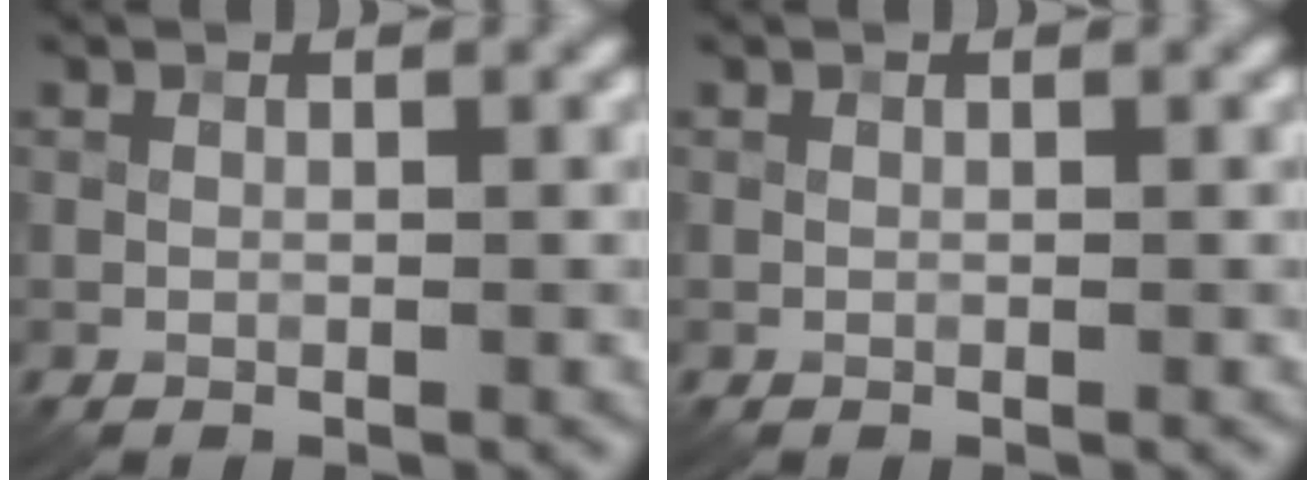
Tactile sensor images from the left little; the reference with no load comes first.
{"total": 0.0}